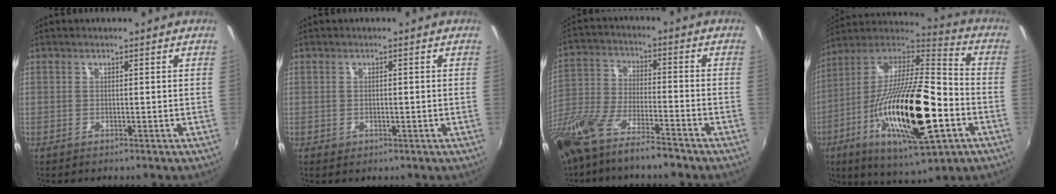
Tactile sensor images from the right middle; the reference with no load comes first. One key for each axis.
{"total": 1.1, "fx": -0.3, "fy": 0.9, "fz": 0.6, "tx": -0.009, "ty": -0.001, "tz": -0.005}
{"total": 16.9, "fx": -12.6, "fy": 4.3, "fz": 10.4, "tx": -0.237, "ty": -0.032, "tz": -0.236}
{"total": 26.3, "fx": -8.5, "fy": 7.2, "fz": 23.9, "tx": -0.429, "ty": -0.041, "tz": -0.148}